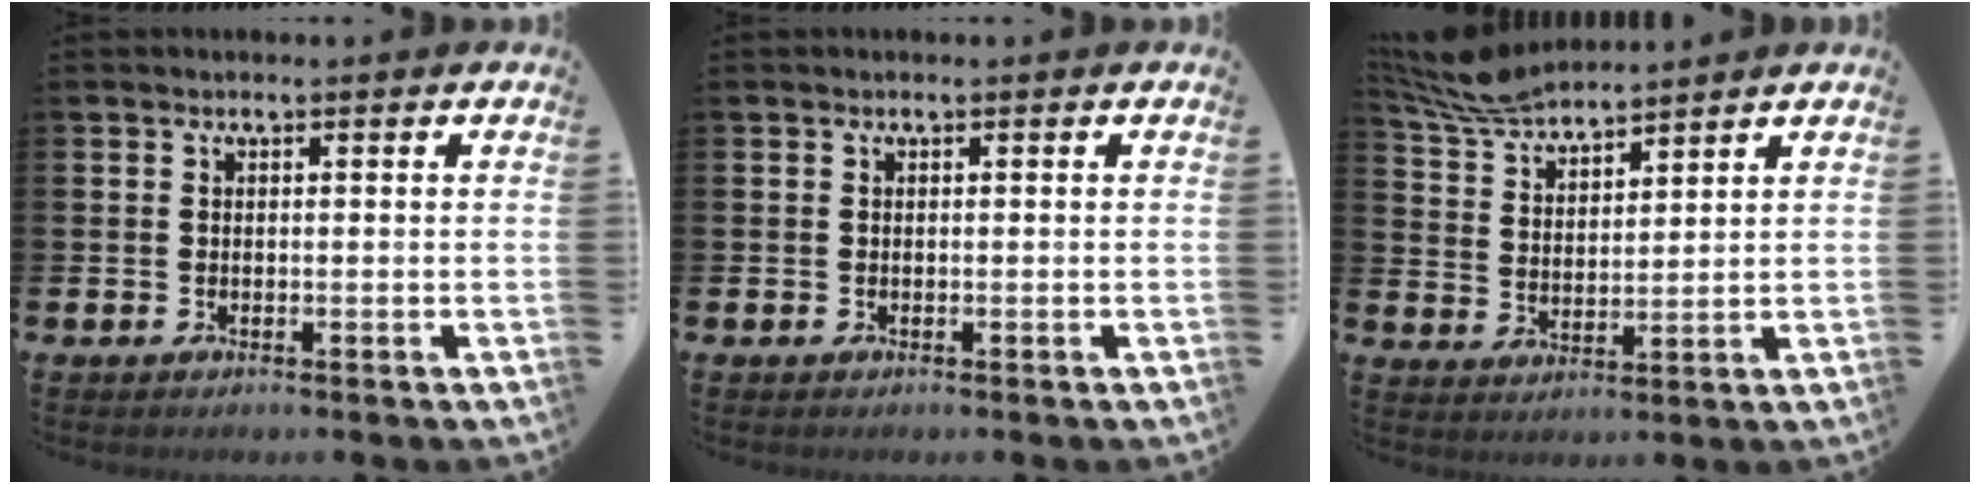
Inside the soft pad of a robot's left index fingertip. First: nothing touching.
{"total": 0.0}
{"total": 6.9, "force": [6.6, 1.1, 1.7], "torque": [-0.055, -0.033, 0.121]}